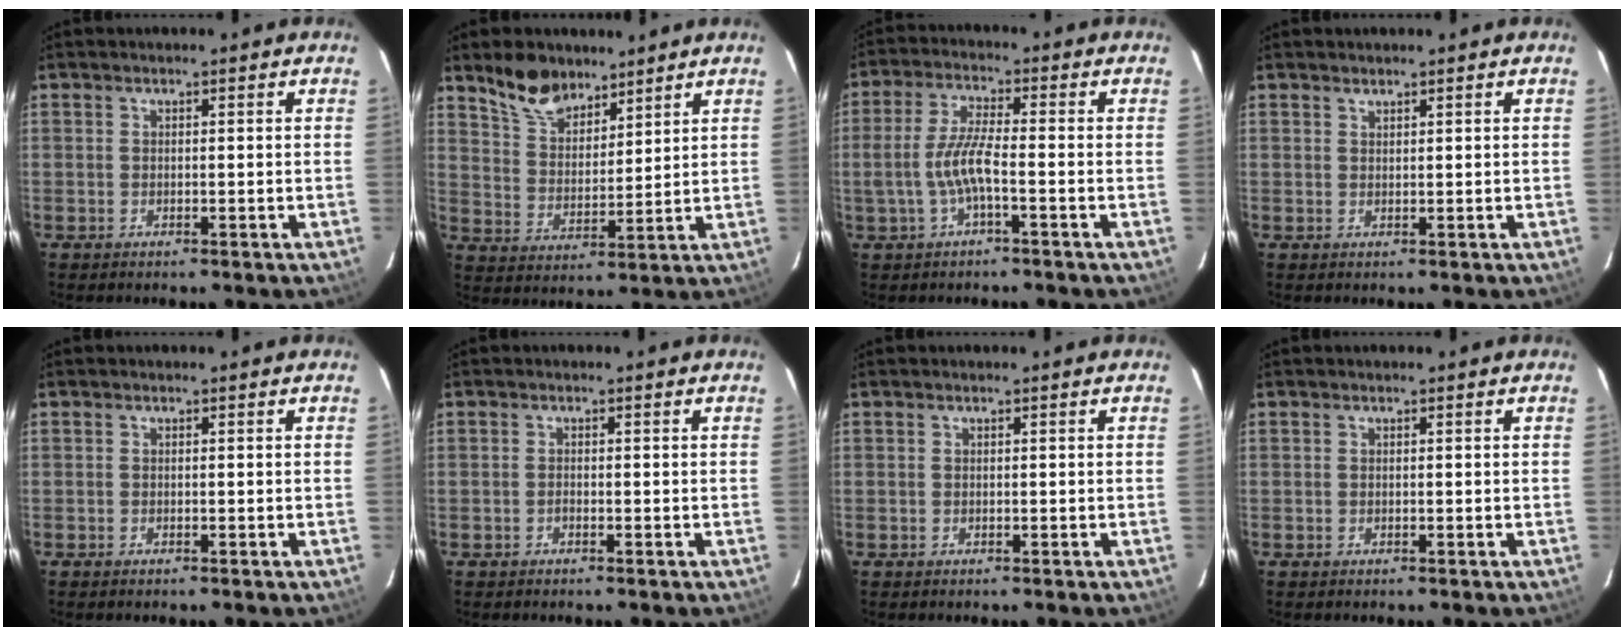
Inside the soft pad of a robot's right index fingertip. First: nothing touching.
{"total": 9.7, "force": [7.5, 4.7, 4.0], "torque": [-0.075, 0.015, 0.145]}
{"total": 6.7, "force": [-2.0, 1.0, 6.3], "torque": [-0.135, 0.002, -0.034]}
{"total": 0.7, "force": [0.7, 0.2, 0.1], "torque": [-0.003, 0.001, 0.014]}
{"total": 0.0}
{"total": 0.6, "force": [-0.4, 0.3, 0.3], "torque": [-0.003, 0.002, -0.008]}
{"total": 0.0}
{"total": 0.0}